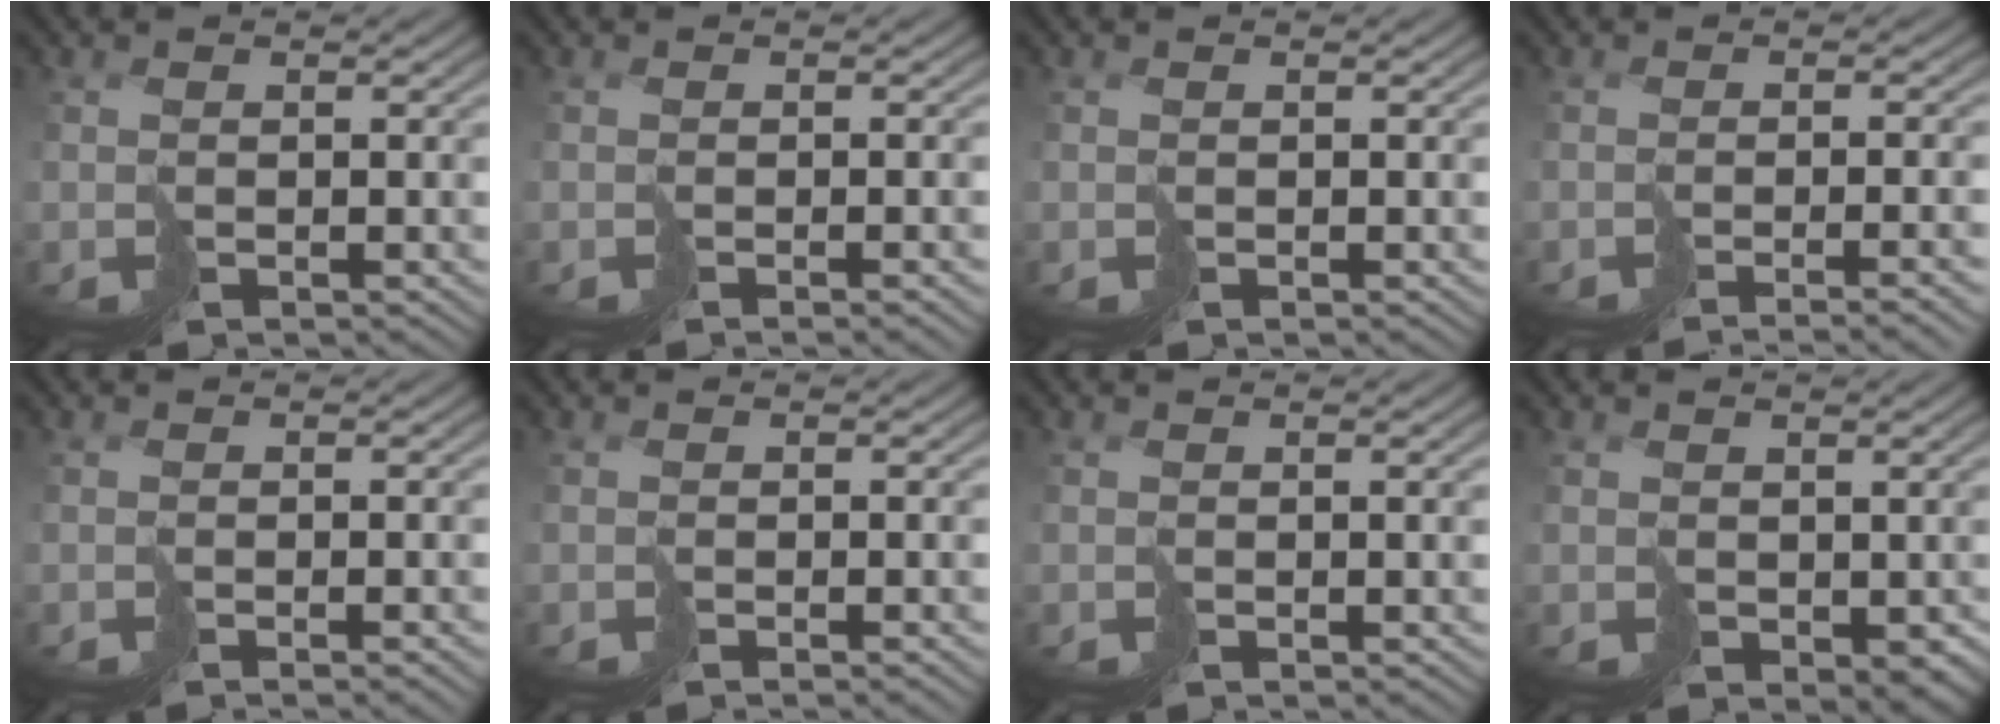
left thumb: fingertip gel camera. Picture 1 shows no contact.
{"total": 1.3, "force": [-1.1, -0.4, 0.6], "torque": [-0.006, 0.003, -0.017]}
{"total": 0.0}
{"total": 4.1, "force": [-2.9, -0.3, 2.8], "torque": [-0.019, -0.005, -0.038]}
{"total": 1.3, "force": [-1.1, -0.3, 0.5], "torque": [-0.006, 0.003, -0.018]}
{"total": 0.9, "force": [-0.7, -0.4, 0.2], "torque": [-0.001, 0.003, -0.012]}
{"total": 0.8, "force": [0.3, -0.1, 0.7], "torque": [-0.012, 0.001, 0.008]}
{"total": 2.5, "force": [0.6, 1.9, 1.5], "torque": [-0.033, -0.008, 0.017]}